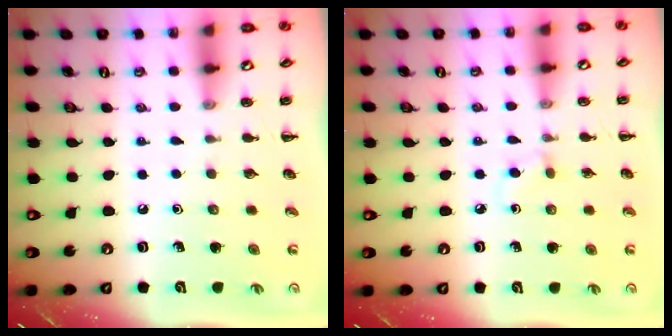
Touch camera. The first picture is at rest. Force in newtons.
{"total": 3.6, "press": 3.3, "slide": 1.4}